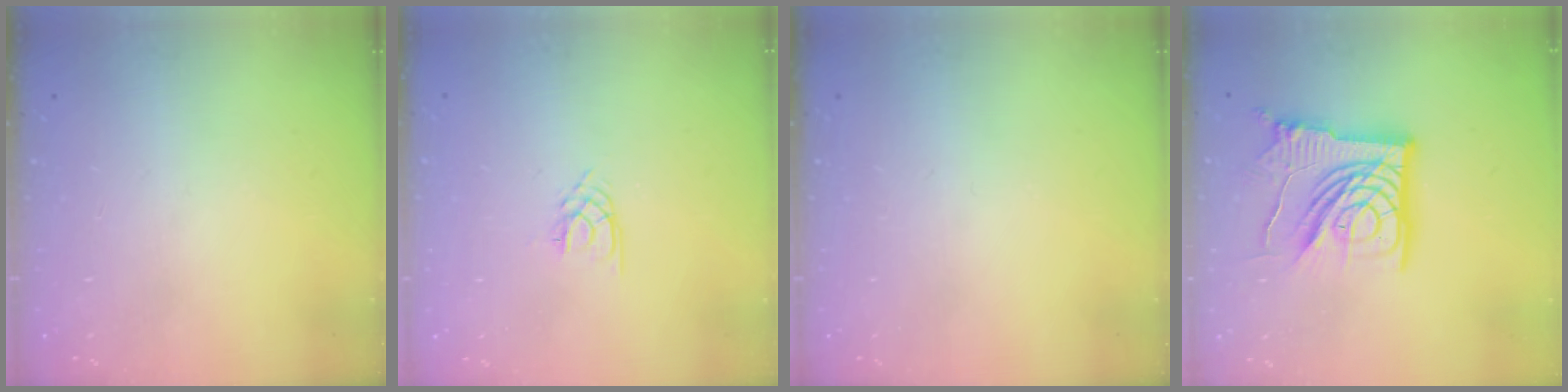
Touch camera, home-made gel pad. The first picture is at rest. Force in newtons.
{"total": 2.1, "press": 2.0, "slide": 0.3}
{"total": 0.0}
{"total": 19.2, "press": 19.1, "slide": 2.1}